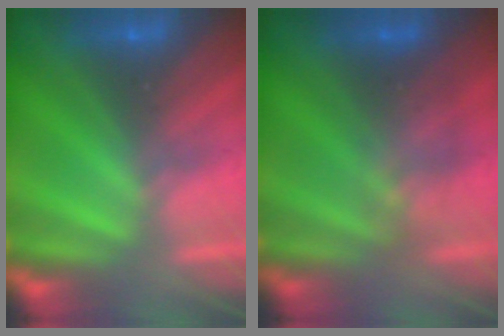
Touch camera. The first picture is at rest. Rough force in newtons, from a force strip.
{"total": 2.3}